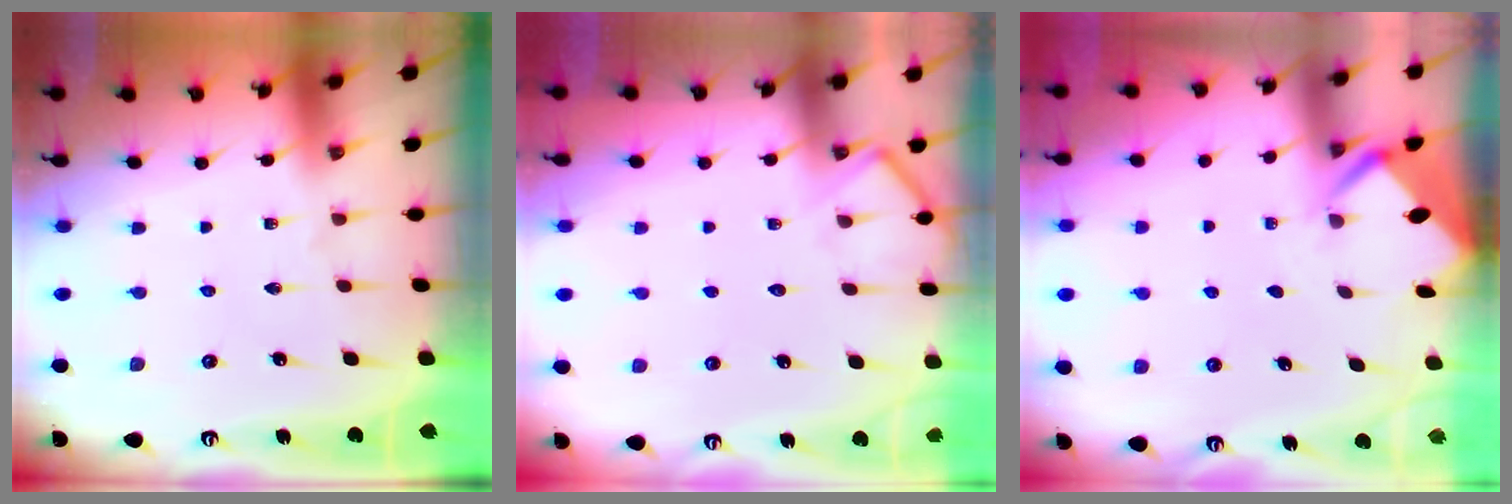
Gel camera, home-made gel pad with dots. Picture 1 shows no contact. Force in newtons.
{"total": 7.1, "press": 7.1, "slide": 0.7}
{"total": 2.8, "press": 2.8, "slide": 0.2}